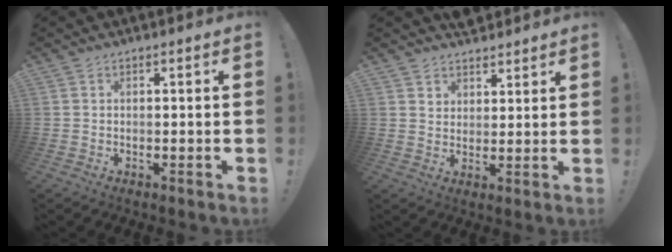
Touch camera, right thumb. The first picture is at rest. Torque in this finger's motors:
{"motor_torque": [0.00, 0.00, 0.04, 0.03, 0.00]}